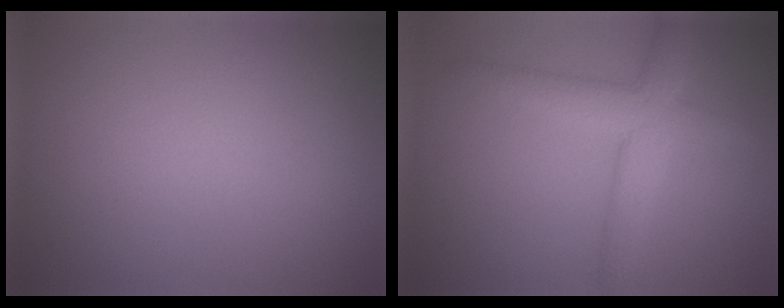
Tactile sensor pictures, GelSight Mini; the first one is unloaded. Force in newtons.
{"total": 4.6, "press": 4.6, "slide": 0.2}